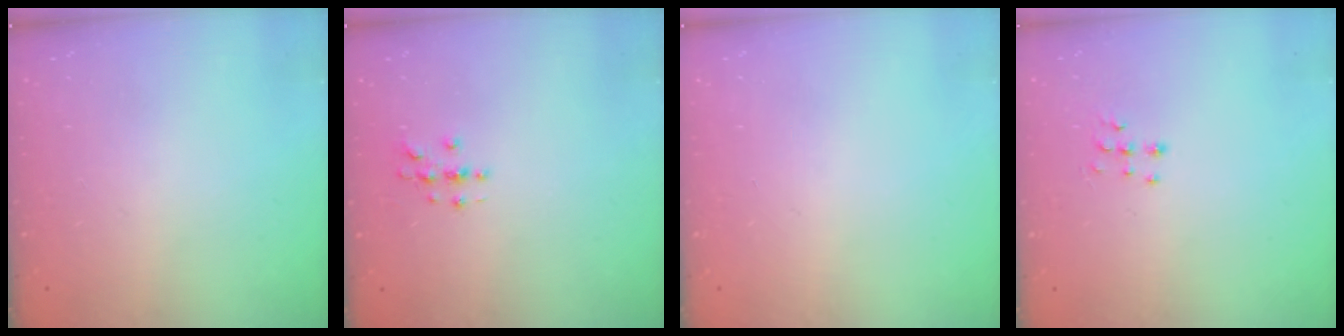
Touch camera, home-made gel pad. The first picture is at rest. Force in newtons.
{"total": 3.0, "press": 3.0, "slide": 0.3}
{"total": 0.0}
{"total": 5.2, "press": 5.2, "slide": 0.3}